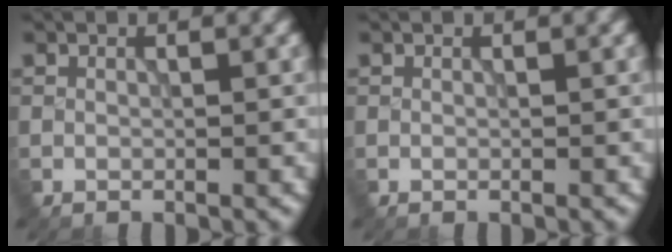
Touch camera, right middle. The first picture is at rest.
{"total": 0.0}